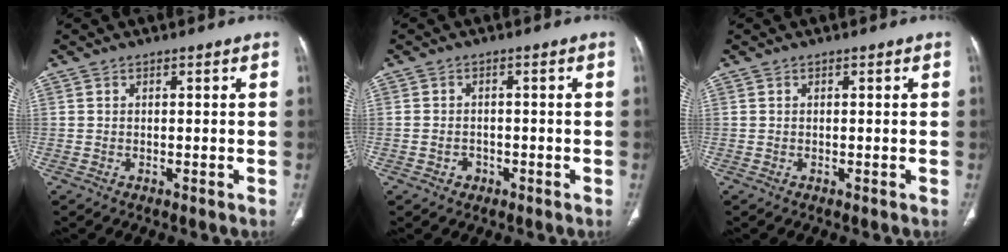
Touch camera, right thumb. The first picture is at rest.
{"total": 2.1, "force": [-0.9, 1.8, 0.6], "torque": [-0.005, 0.013, -0.010]}
{"total": 0.0}